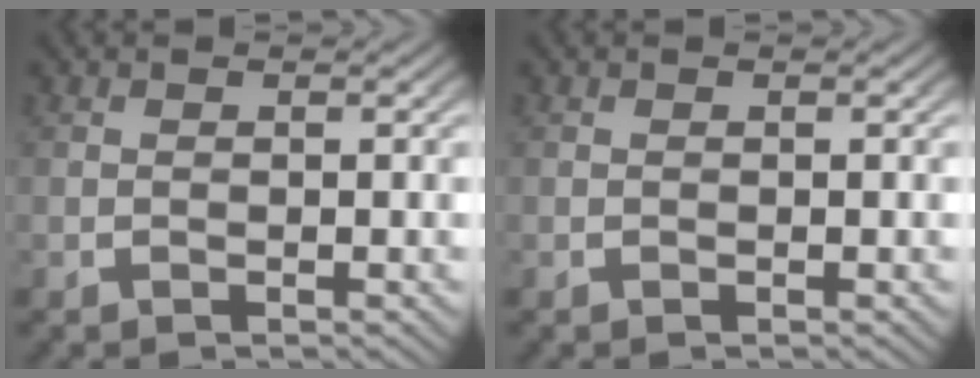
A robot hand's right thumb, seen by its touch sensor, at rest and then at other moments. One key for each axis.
{"total": 0.0}